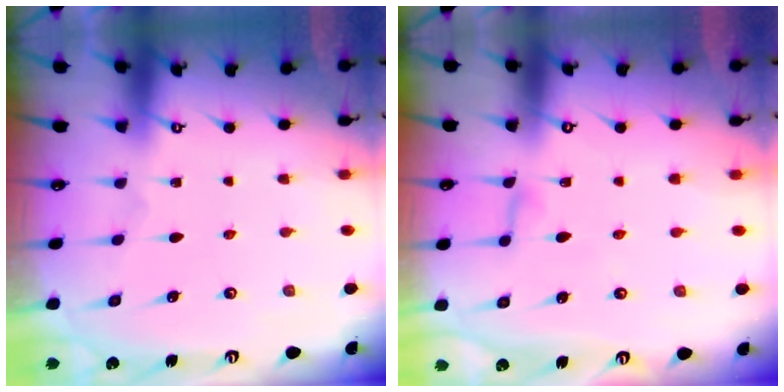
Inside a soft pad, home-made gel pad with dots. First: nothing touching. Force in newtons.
{"total": 3.9, "press": 3.9, "slide": 0.5}